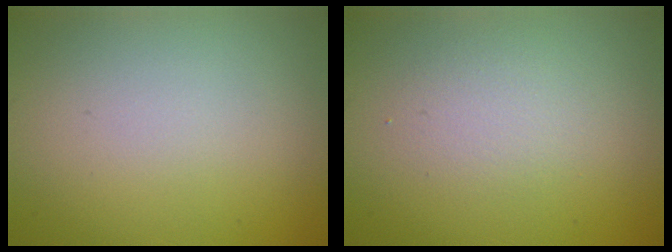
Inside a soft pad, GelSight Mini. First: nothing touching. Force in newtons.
{"total": 1.9, "press": 1.9, "slide": 0.0}